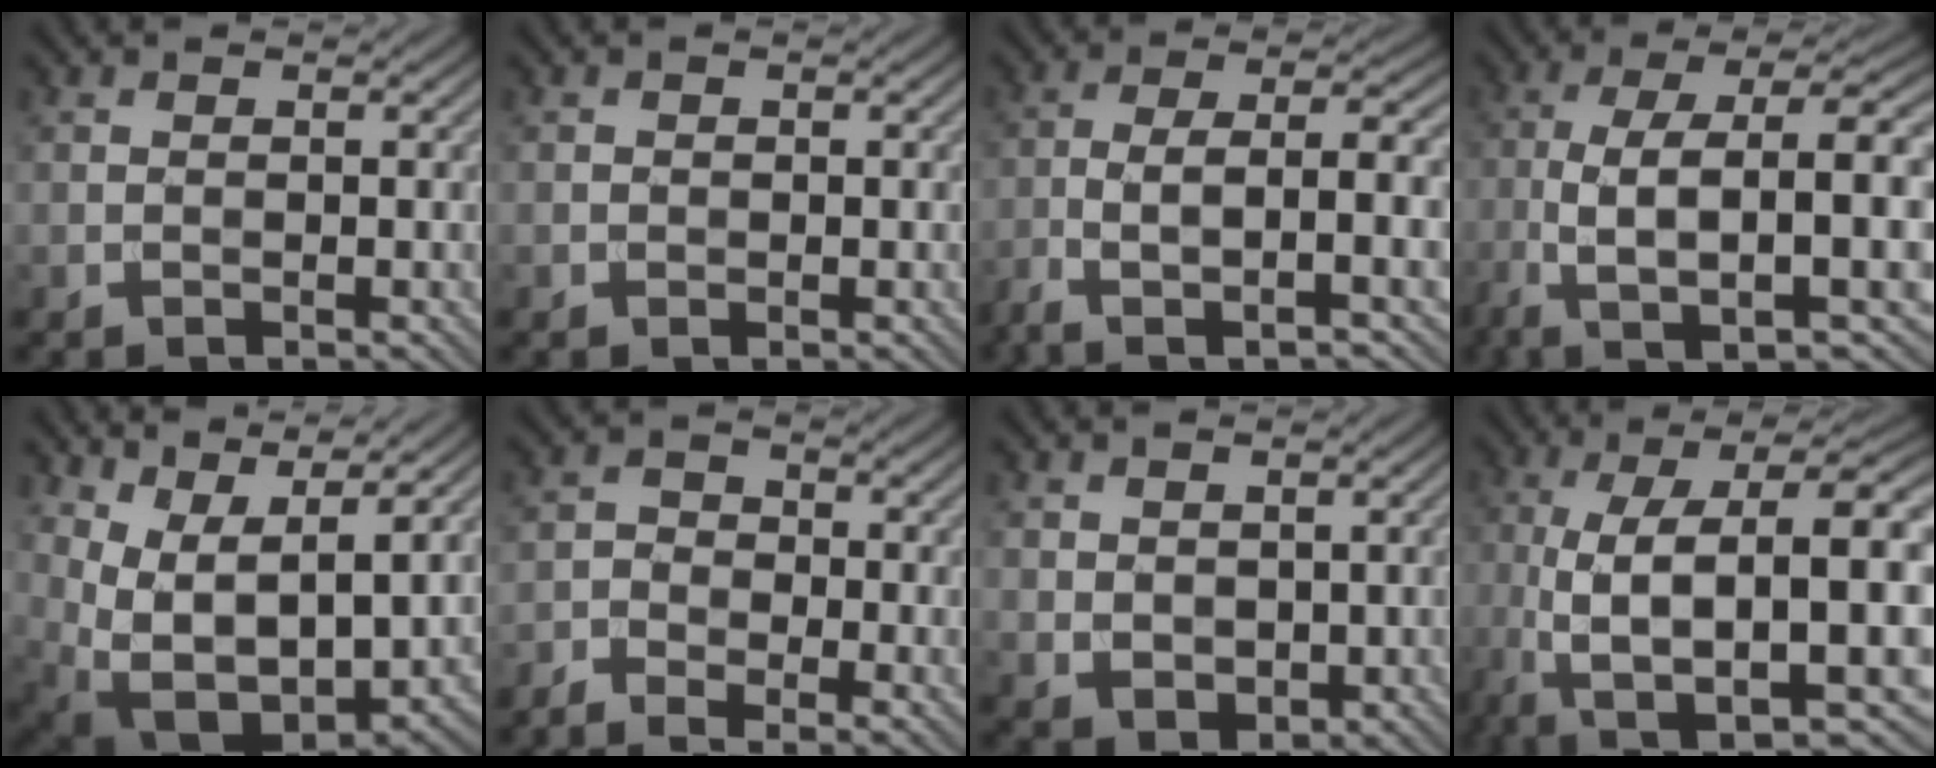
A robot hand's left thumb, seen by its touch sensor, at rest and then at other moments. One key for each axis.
{"total": 0.5, "fx": -0.1, "fy": 0.5, "fz": 0.1, "tx": 0.001, "ty": -0.005, "tz": -0.003}
{"total": 8.9, "fx": -3.6, "fy": 2.2, "fz": 7.8, "tx": -0.135, "ty": 0.000, "tz": -0.076}
{"total": 13.0, "fx": -2.3, "fy": 3.3, "fz": 12.4, "tx": -0.205, "ty": 0.016, "tz": -0.032}
{"total": 15.1, "fx": 3.9, "fy": 8.4, "fz": 11.9, "tx": -0.228, "ty": -0.008, "tz": 0.100}
{"total": 5.2, "fx": -3.5, "fy": 2.5, "fz": 2.9, "tx": -0.066, "ty": -0.012, "tz": -0.064}
{"total": 3.3, "fx": 1.2, "fy": 2.5, "fz": 1.8, "tx": -0.051, "ty": -0.010, "tz": 0.031}
{"total": 16.8, "fx": -3.3, "fy": 5.3, "fz": 15.6, "tx": -0.252, "ty": 0.006, "tz": -0.046}